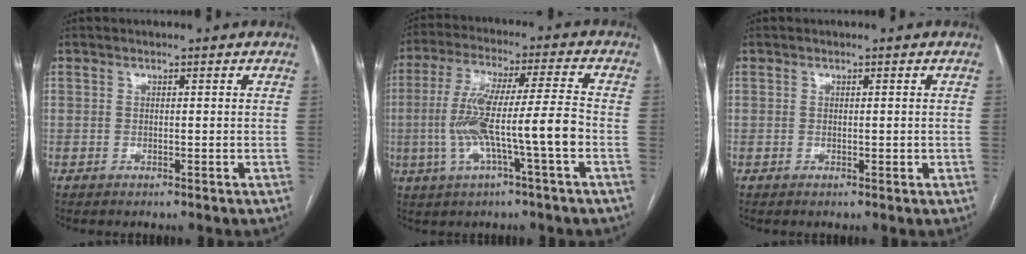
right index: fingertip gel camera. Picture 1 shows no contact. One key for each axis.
{"total": 12.6, "fx": -3.0, "fy": 0.1, "fz": 12.3, "tx": -0.241, "ty": 0.017, "tz": -0.055}
{"total": 0.7, "fx": -0.1, "fy": 0.3, "fz": 0.6, "tx": -0.008, "ty": -0.001, "tz": 0.001}